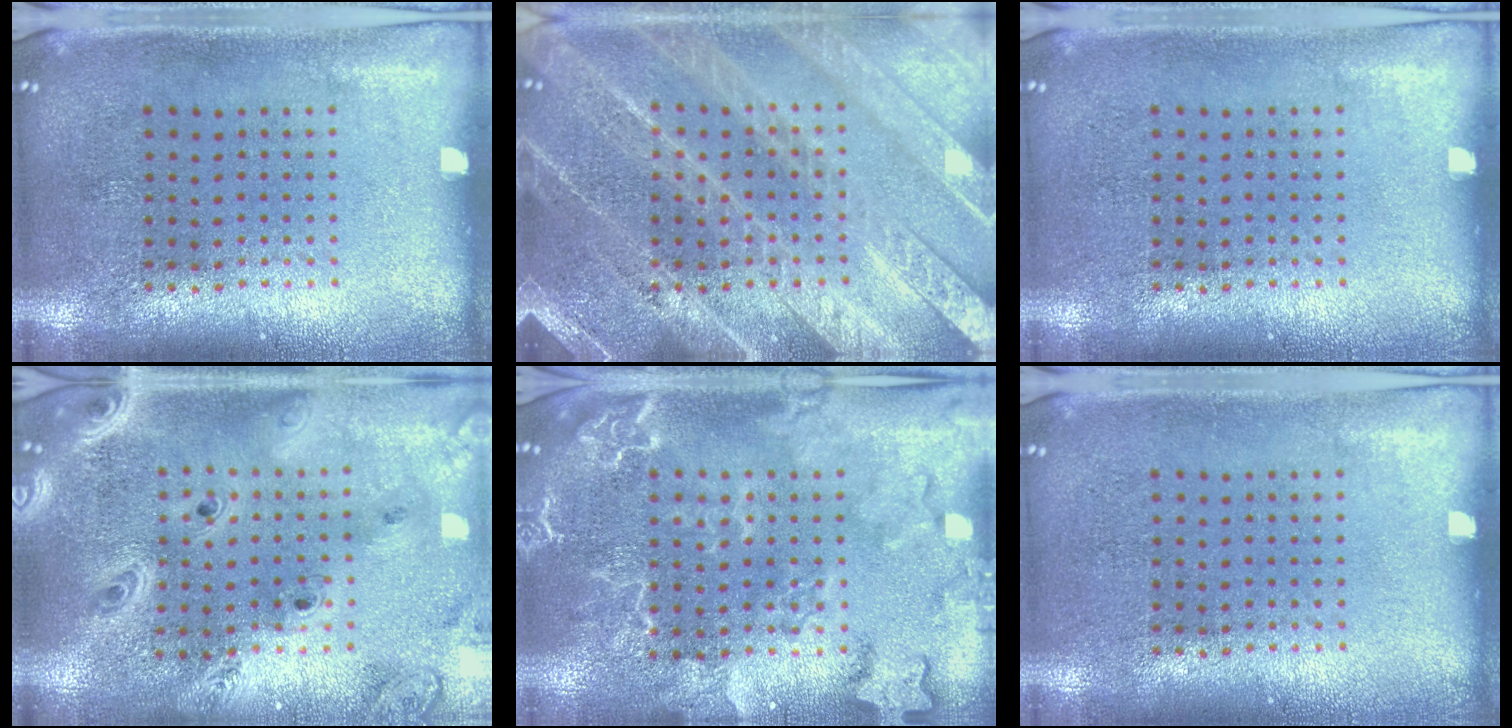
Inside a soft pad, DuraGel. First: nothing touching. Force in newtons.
{"total": 5.4, "press": 5.3, "slide": 0.8}
{"total": 0.0}
{"total": 3.2, "press": 2.6, "slide": 1.8}
{"total": 2.4, "press": 2.3, "slide": 0.5}
{"total": 0.0}